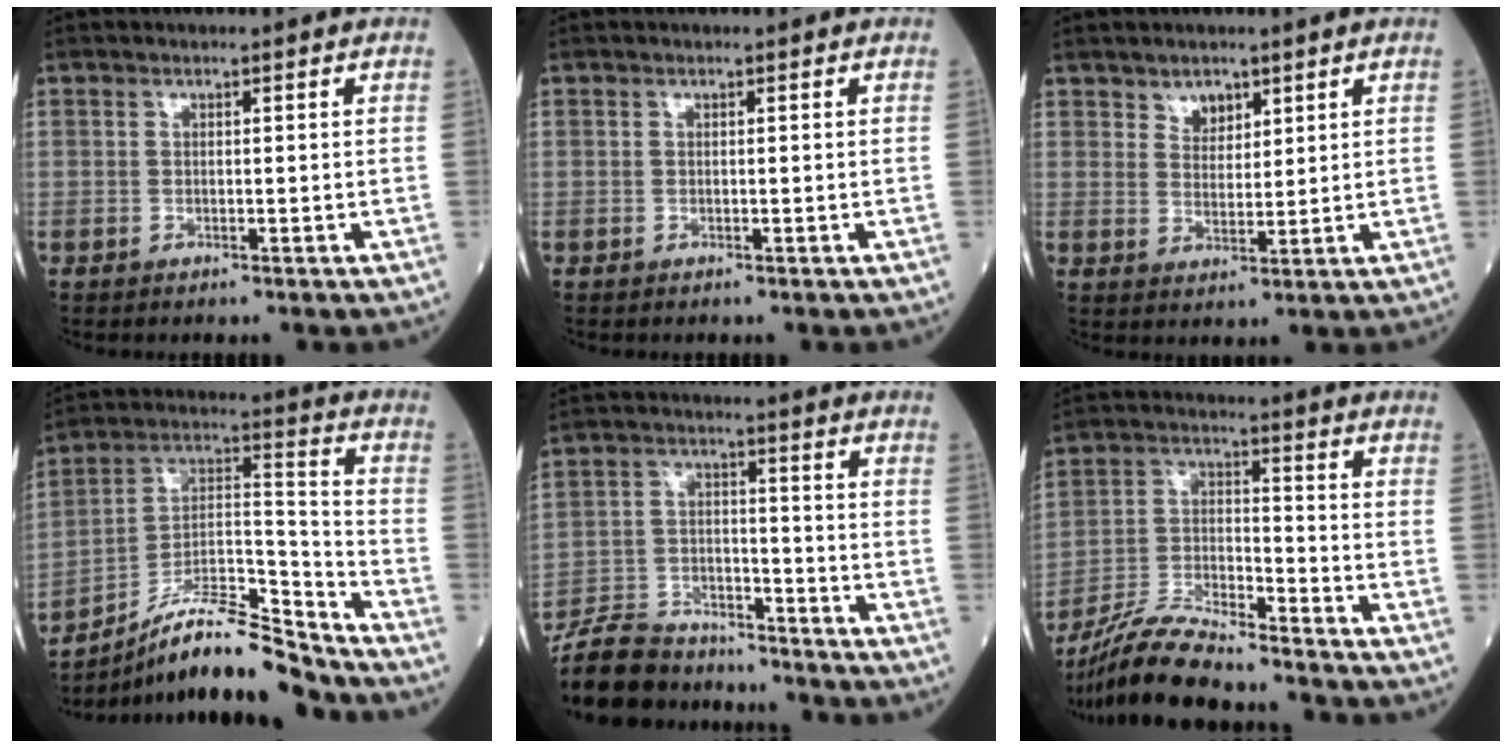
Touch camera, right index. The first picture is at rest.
{"total": 0.0}
{"total": 3.4, "force": [2.4, 2.1, 1.0], "torque": [-0.014, -0.003, 0.044]}
{"total": 15.2, "force": [-13.5, 1.5, 6.7], "torque": [-0.104, 0.039, -0.234]}
{"total": 13.8, "force": [-12.8, 4.3, 3.1], "torque": [-0.059, 0.021, -0.219]}
{"total": 12.9, "force": [-11.9, 0.9, 5.0], "torque": [-0.096, -0.008, -0.223]}